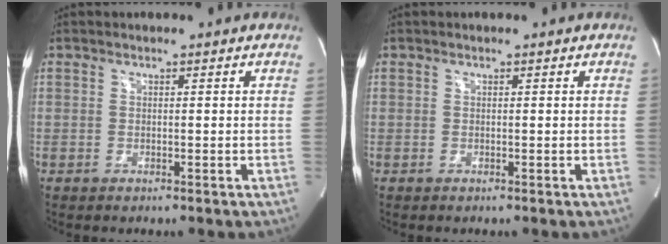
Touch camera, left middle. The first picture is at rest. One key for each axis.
{"total": 0.0}